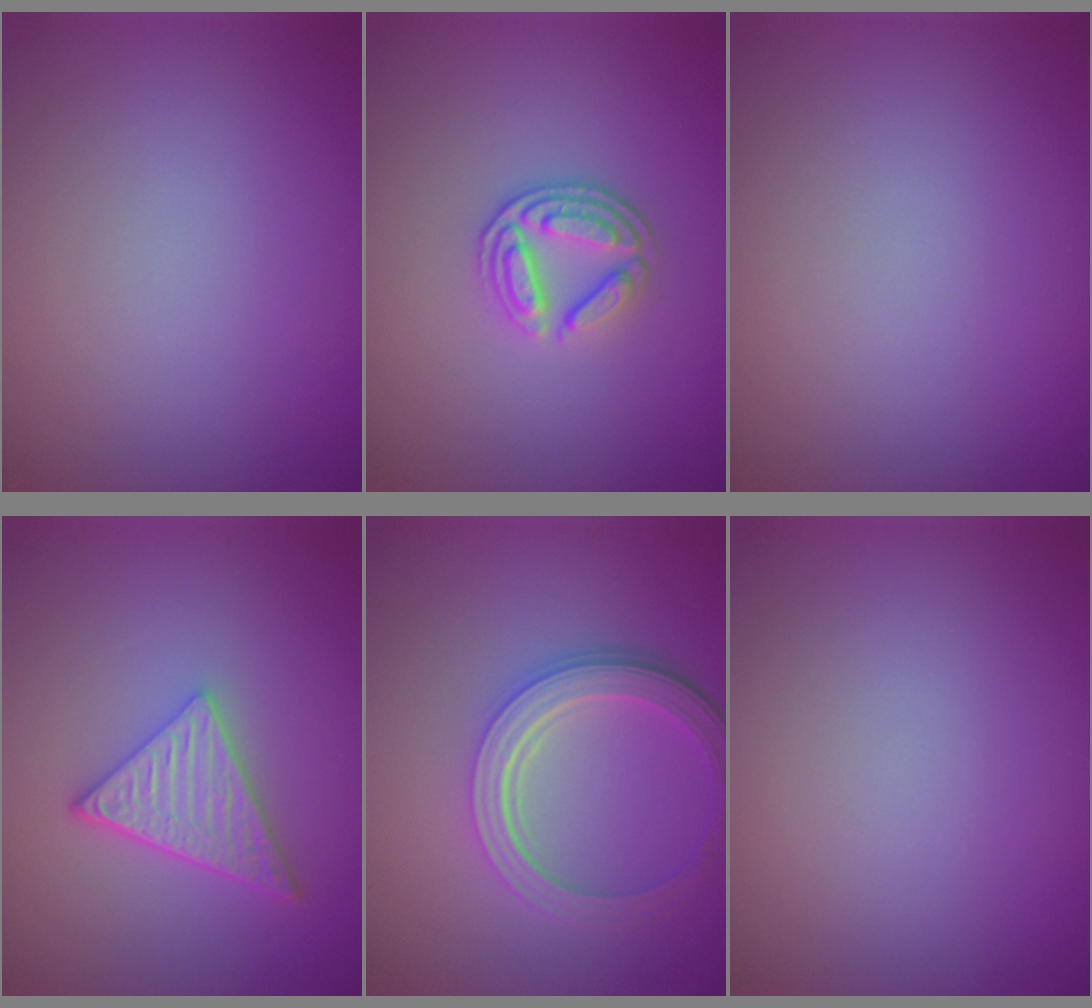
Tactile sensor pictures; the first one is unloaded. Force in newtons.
{"total": 3.4, "press": 2.8, "slide": 1.9}
{"total": 0.0}
{"total": 4.9, "press": 3.5, "slide": 3.5}
{"total": 5.0, "press": 3.8, "slide": 3.3}
{"total": 0.0}